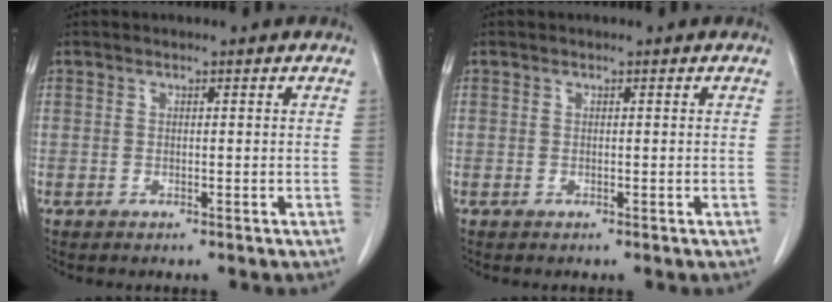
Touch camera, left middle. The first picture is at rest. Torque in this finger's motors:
{"motor_torque": [0.85, -1.19, 0.05, 0.01]}